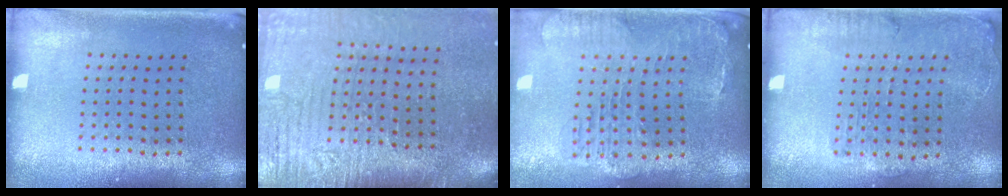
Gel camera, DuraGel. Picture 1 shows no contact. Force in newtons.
{"total": 4.2, "press": 3.6, "slide": 2.1}
{"total": 1.5, "press": 1.4, "slide": 0.4}
{"total": 1.3, "press": 1.3, "slide": 0.3}